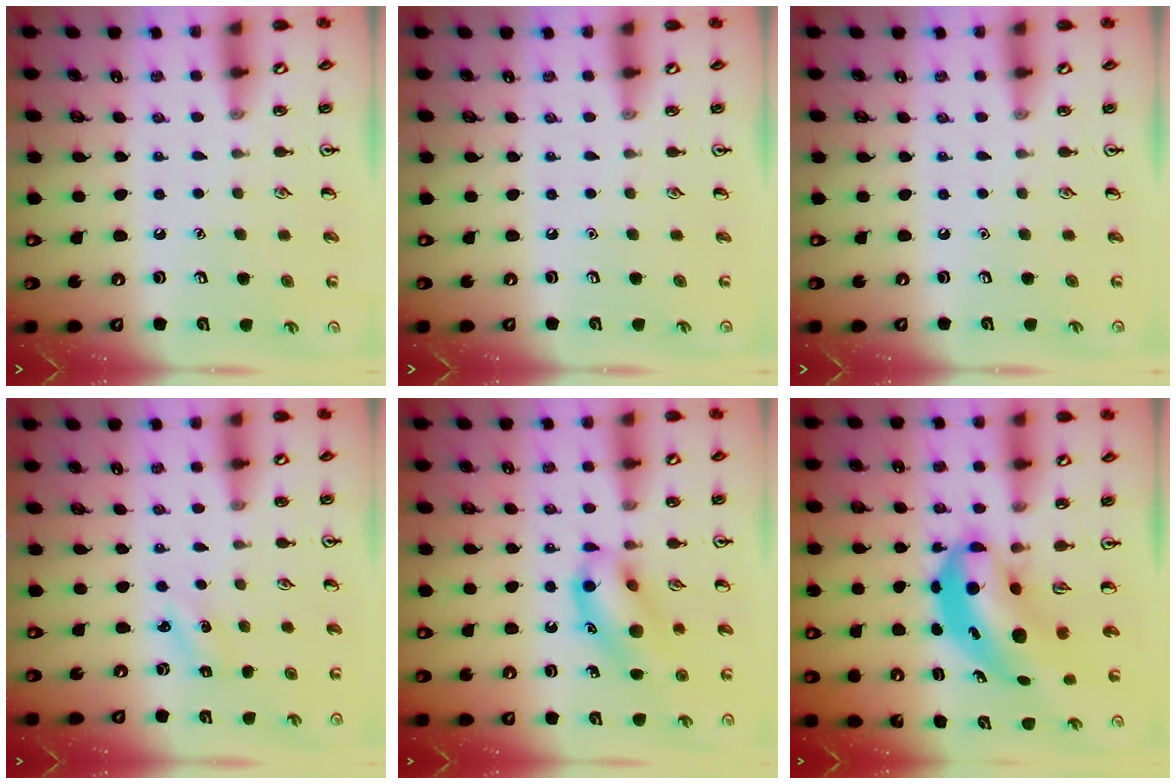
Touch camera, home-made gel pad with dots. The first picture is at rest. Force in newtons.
{"total": 0.0}
{"total": 0.0}
{"total": 1.6, "press": 1.5, "slide": 0.6}
{"total": 14.1, "press": 13.7, "slide": 3.0}
{"total": 8.0, "press": 7.7, "slide": 2.0}